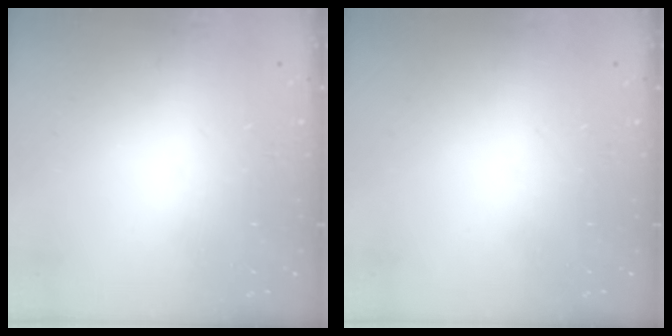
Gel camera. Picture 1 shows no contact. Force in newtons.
{"total": 0.0}